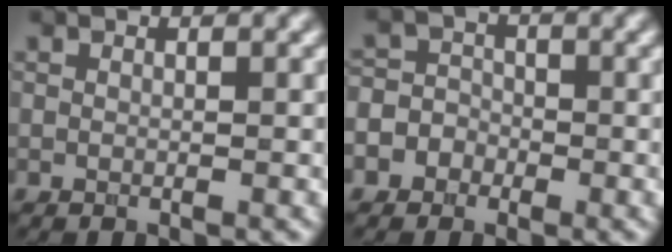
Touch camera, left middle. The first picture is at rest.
{"total": 4.7, "force": [-2.3, 4.0, 0.9], "torque": [0.011, 0.002, -0.060]}